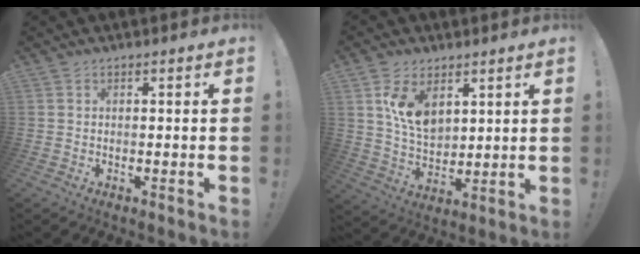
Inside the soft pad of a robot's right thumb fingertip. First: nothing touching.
{"total": 10.6, "force": [5.1, 7.1, 6.0], "torque": [-0.101, -0.026, 0.099]}